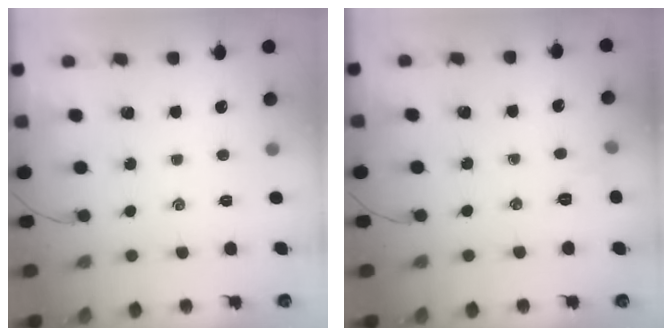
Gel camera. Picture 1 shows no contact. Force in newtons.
{"total": 5.6, "press": 5.4, "slide": 1.5}